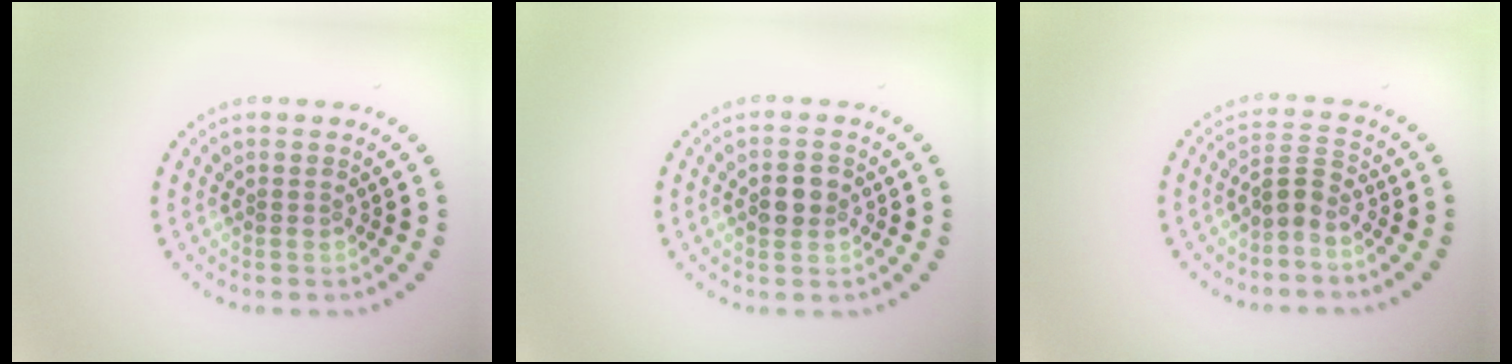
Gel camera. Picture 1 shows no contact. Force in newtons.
{"total": 2.9, "press": 2.9, "slide": 0.1}
{"total": 2.2, "press": 1.5, "slide": 1.6}